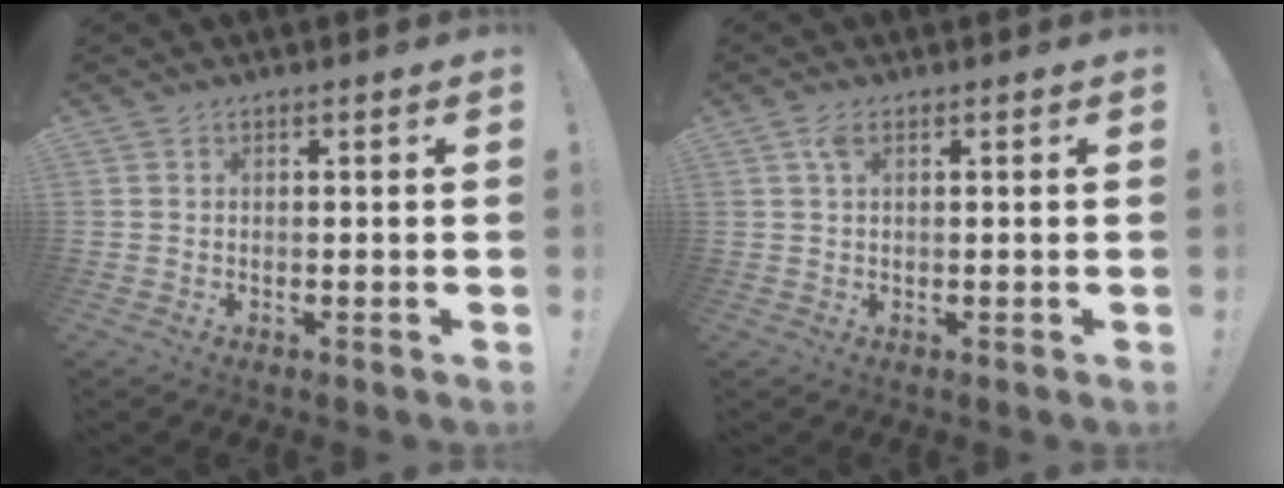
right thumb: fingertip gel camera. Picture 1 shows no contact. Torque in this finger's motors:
{"motor_torque": [-0.01, -0.01, 0.21, 0.18, 0.00]}